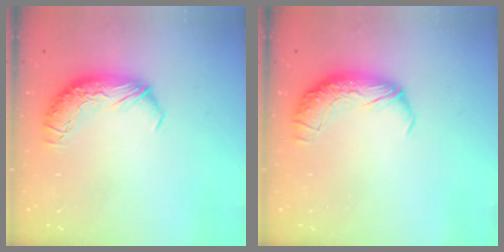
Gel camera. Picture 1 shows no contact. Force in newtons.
{"total": 2.4, "press": 1.0, "slide": 2.2}